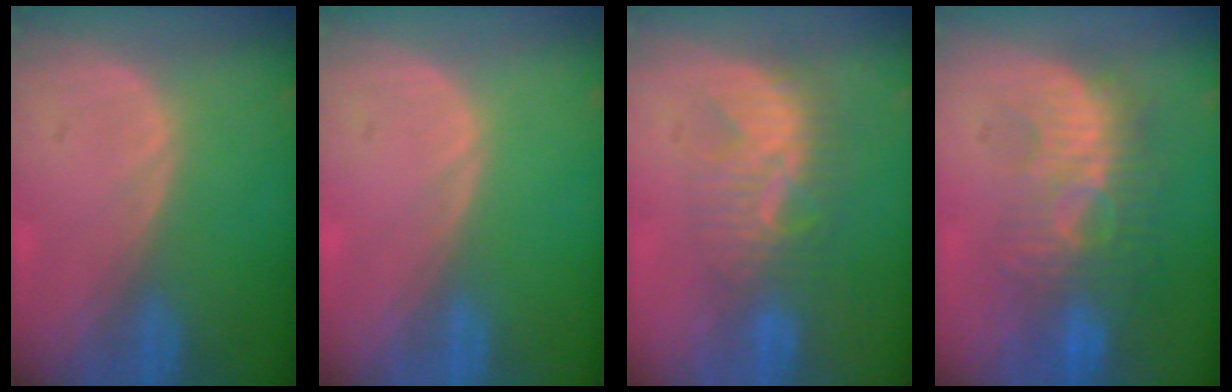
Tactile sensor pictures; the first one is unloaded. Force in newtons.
{"total": 0.0}
{"total": 7.8, "press": 7.2, "slide": 2.8}
{"total": 9.4, "press": 8.9, "slide": 2.9}